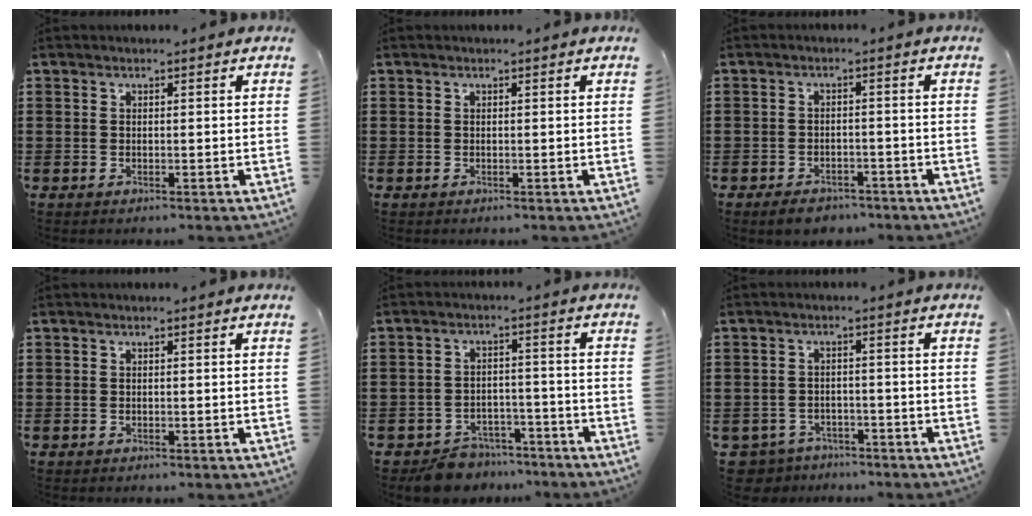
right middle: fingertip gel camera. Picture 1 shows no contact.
{"total": 0.0}
{"total": 2.7, "force": [-2.5, 0.8, 0.4], "torque": [-0.015, 0.001, -0.051]}
{"total": 0.0}
{"total": 5.2, "force": [-5.1, 1.2, 0.1], "torque": [-0.005, 0.011, -0.101]}
{"total": 3.1, "force": [-3.0, 0.7, -0.2], "torque": [-0.024, -0.009, -0.070]}